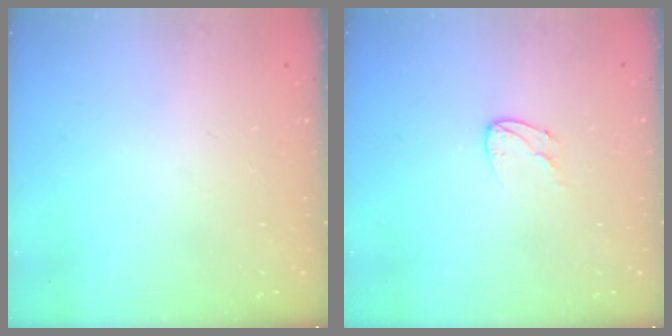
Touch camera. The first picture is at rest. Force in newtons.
{"total": 5.6, "press": 5.6, "slide": 0.7}